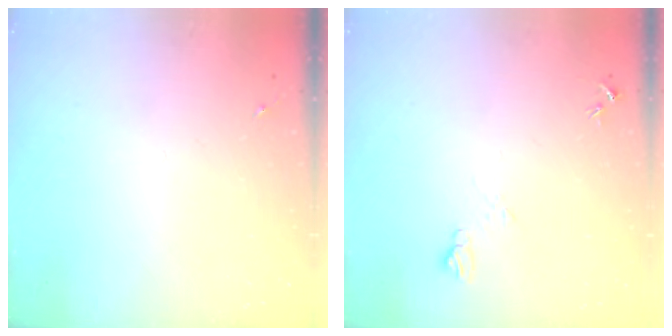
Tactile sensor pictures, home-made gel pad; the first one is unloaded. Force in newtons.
{"total": 6.3, "press": 6.3, "slide": 0.7}